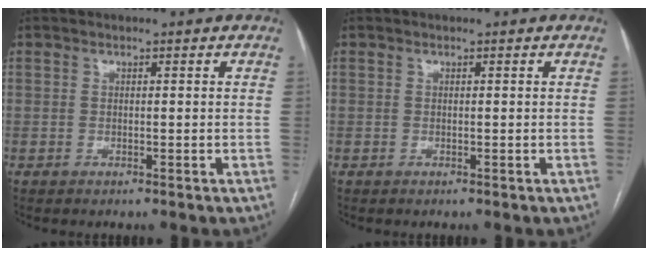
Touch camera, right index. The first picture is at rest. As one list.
[{"total": 0.0}]